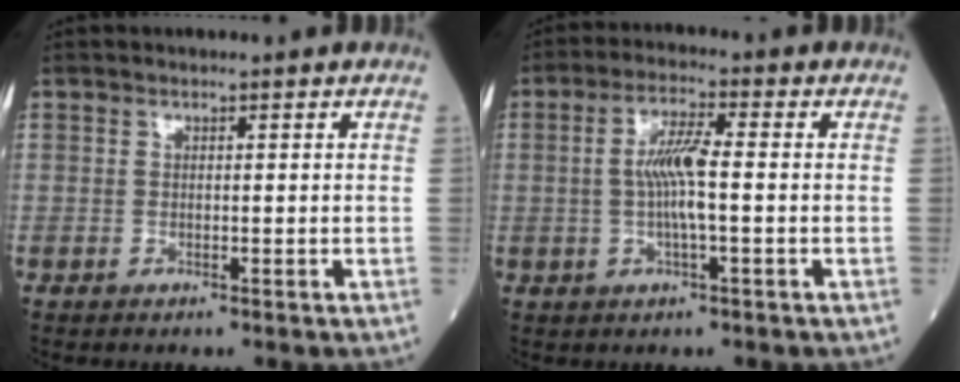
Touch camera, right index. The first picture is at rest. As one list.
[{"total": 6.3, "force": [-0.2, 0.7, 6.3], "torque": [-0.126, 0.005, -0.008]}]